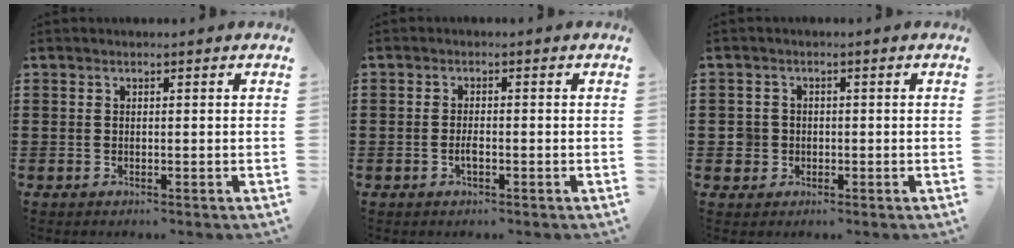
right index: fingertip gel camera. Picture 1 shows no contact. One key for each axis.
{"total": 1.8, "fx": -0.6, "fy": 0.6, "fz": 1.6, "tx": -0.031, "ty": 0.000, "tz": -0.011}
{"total": 2.4, "fx": -0.5, "fy": 2.3, "fz": 0.4, "tx": -0.014, "ty": 0.006, "tz": -0.014}